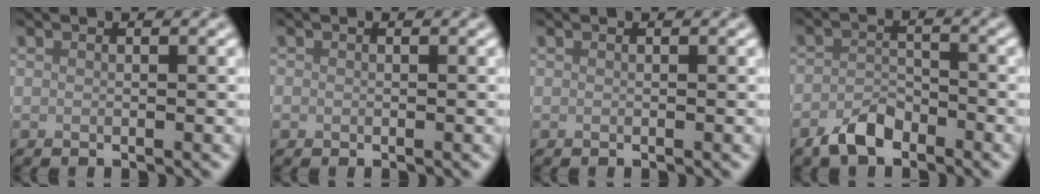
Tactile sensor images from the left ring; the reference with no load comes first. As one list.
[{"total": 0.5, "force": [-0.1, 0.5, 0.0], "torque": [0.001, -0.005, -0.003]}, {"total": 0.0}, {"total": 3.1, "force": [-2.2, 1.5, 1.6], "torque": [-0.029, 0.004, -0.048]}]